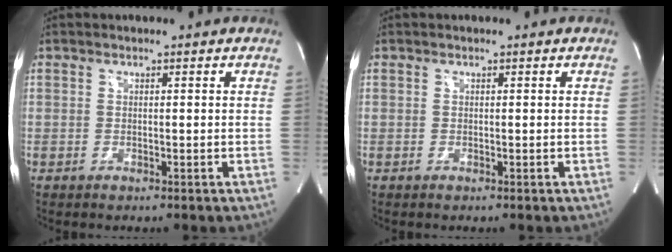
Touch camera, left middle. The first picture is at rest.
{"total": 0.0}